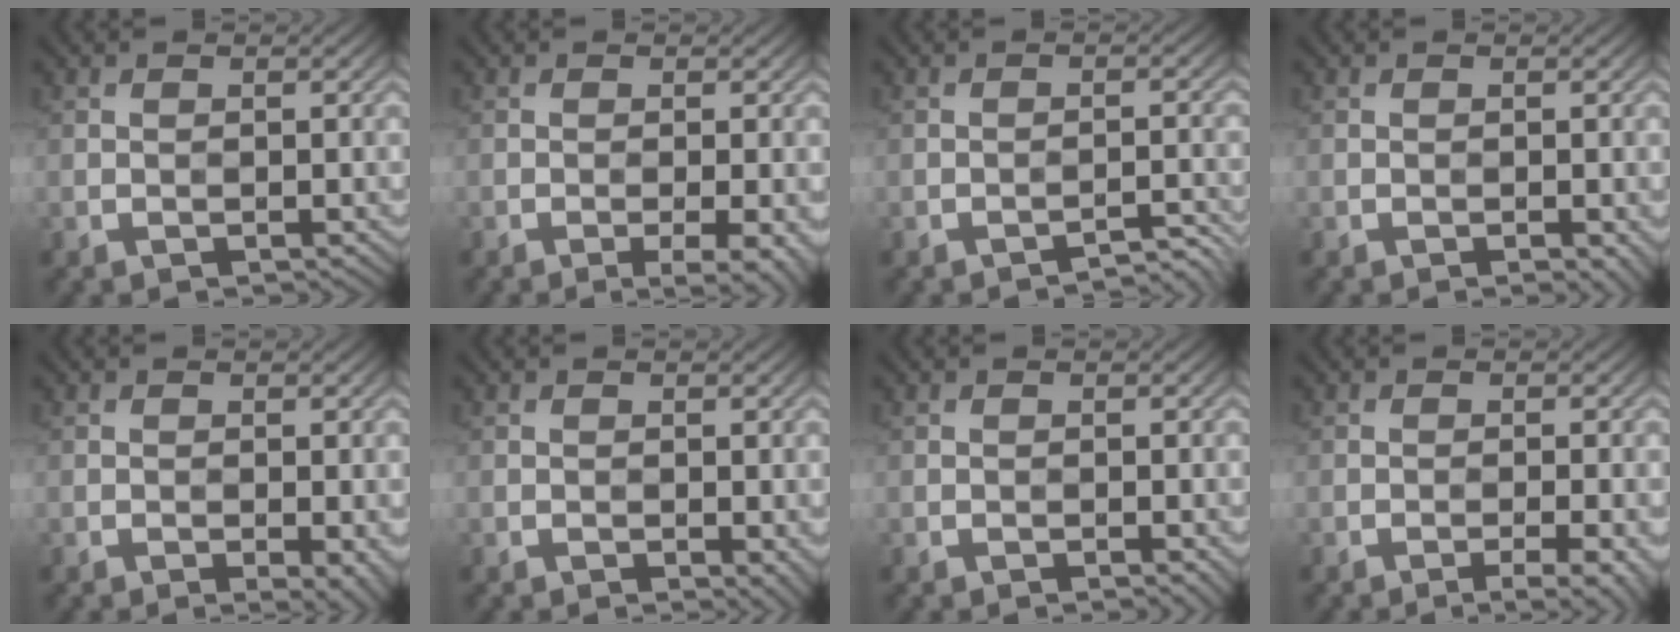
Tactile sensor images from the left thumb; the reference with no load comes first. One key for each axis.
{"total": 3.6, "fx": -1.3, "fy": 0.6, "fz": 3.3, "tx": -0.054, "ty": 0.002, "tz": -0.019}
{"total": 2.5, "fx": -2.3, "fy": 0.2, "fz": 1.0, "tx": -0.005, "ty": 0.012, "tz": -0.032}
{"total": 1.0, "fx": -0.3, "fy": 0.2, "fz": 0.9, "tx": -0.014, "ty": -0.001, "tz": -0.004}
{"total": 2.1, "fx": -0.5, "fy": 0.5, "fz": 1.9, "tx": -0.028, "ty": -0.006, "tz": -0.006}
{"total": 1.4, "fx": -0.1, "fy": 0.7, "fz": 1.2, "tx": -0.018, "ty": -0.007, "tz": 0.001}
{"total": 0.5, "fx": 0.0, "fy": 0.1, "fz": 0.5, "tx": -0.011, "ty": -0.002, "tz": -0.001}
{"total": 3.6, "fx": -1.7, "fy": 0.6, "fz": 3.2, "tx": -0.044, "ty": 0.005, "tz": -0.026}